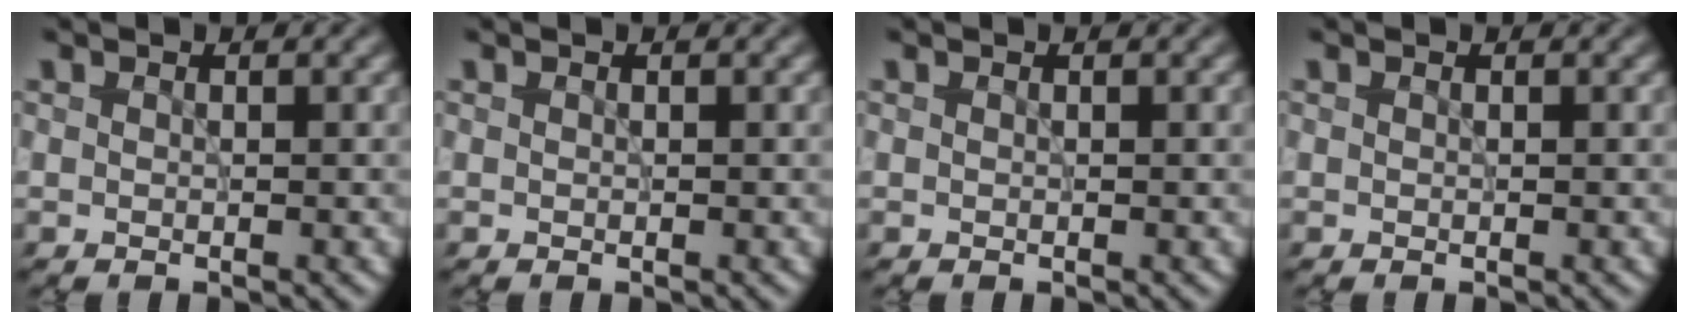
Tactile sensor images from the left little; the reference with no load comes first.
{"total": 0.0}
{"total": 0.0}
{"total": 0.0}